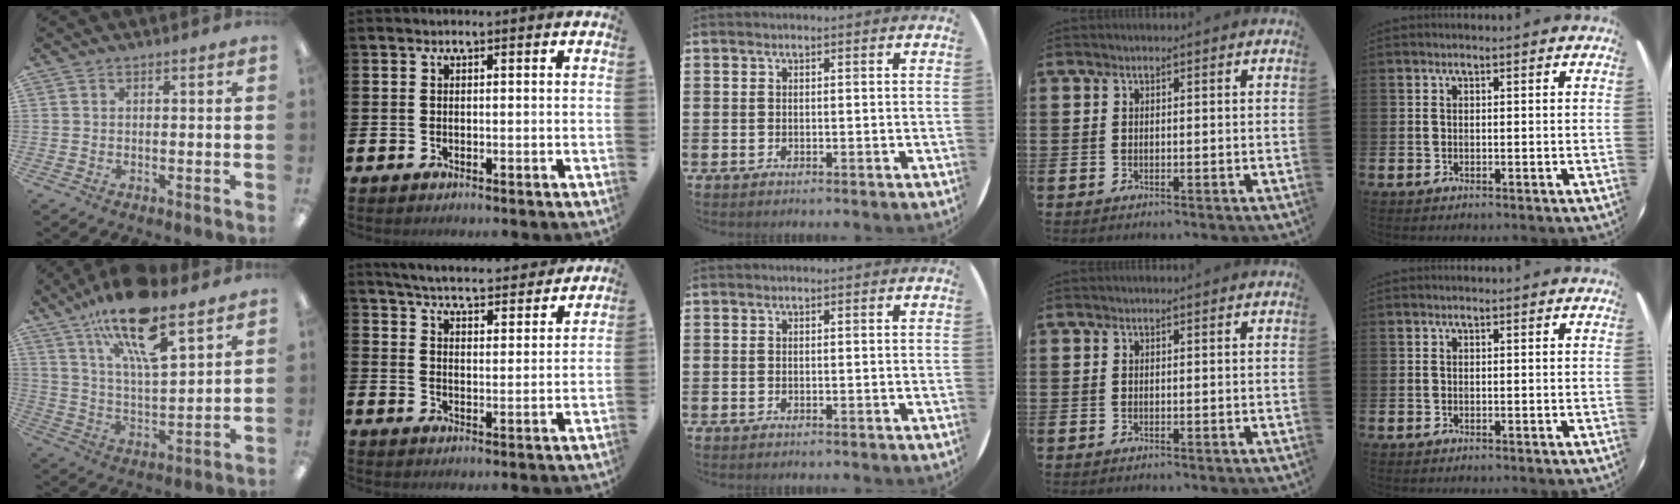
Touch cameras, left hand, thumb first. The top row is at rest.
{"thumb": {"total": 18.2, "force": [12.5, 5.5, 12.0], "torque": [-0.209, -0.063, 0.209]}, "index": {"total": 5.6, "force": [5.5, 0.5, 0.8], "torque": [-0.032, -0.042, 0.094]}}